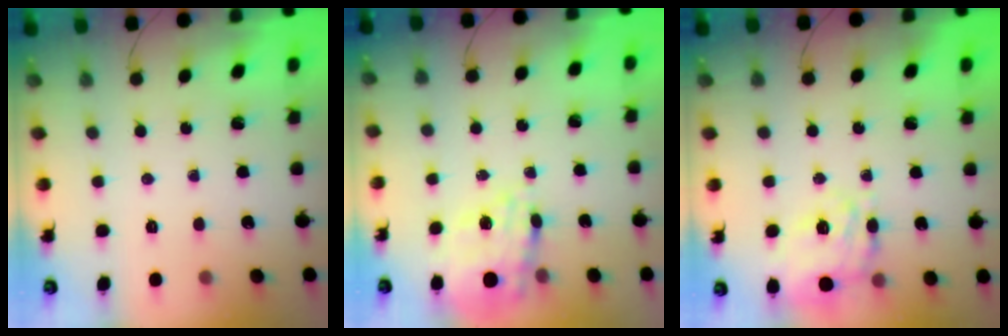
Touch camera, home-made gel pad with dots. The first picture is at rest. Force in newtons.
{"total": 16.9, "press": 16.5, "slide": 3.6}
{"total": 12.3, "press": 11.9, "slide": 3.3}